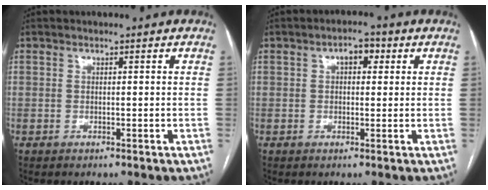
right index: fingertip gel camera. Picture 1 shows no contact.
{"total": 3.4, "force": [1.2, 1.8, 2.6], "torque": [-0.039, 0.018, 0.015]}